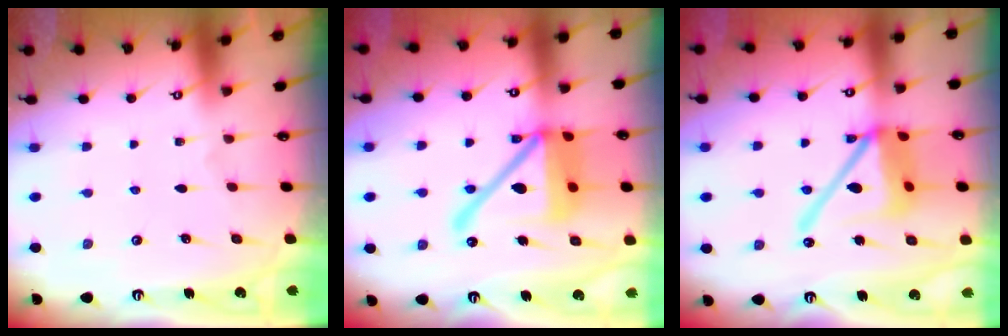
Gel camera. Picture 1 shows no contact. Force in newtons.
{"total": 19.5, "press": 19.3, "slide": 2.7}
{"total": 17.1, "press": 17.0, "slide": 1.9}